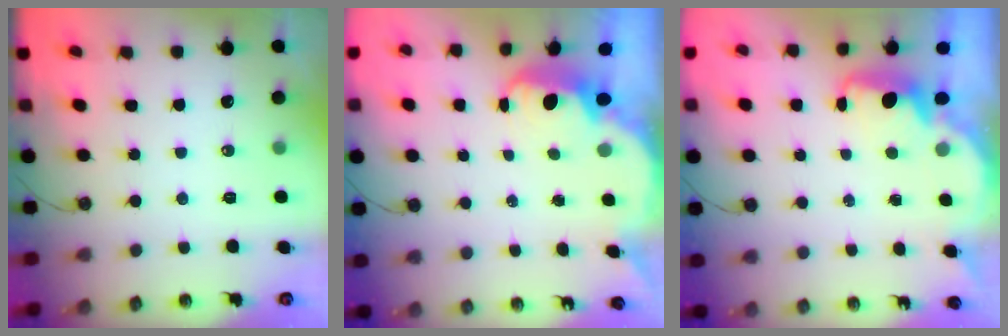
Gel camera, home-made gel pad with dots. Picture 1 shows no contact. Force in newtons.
{"total": 2.8, "press": 2.8, "slide": 0.6}
{"total": 2.2, "press": 2.1, "slide": 0.6}